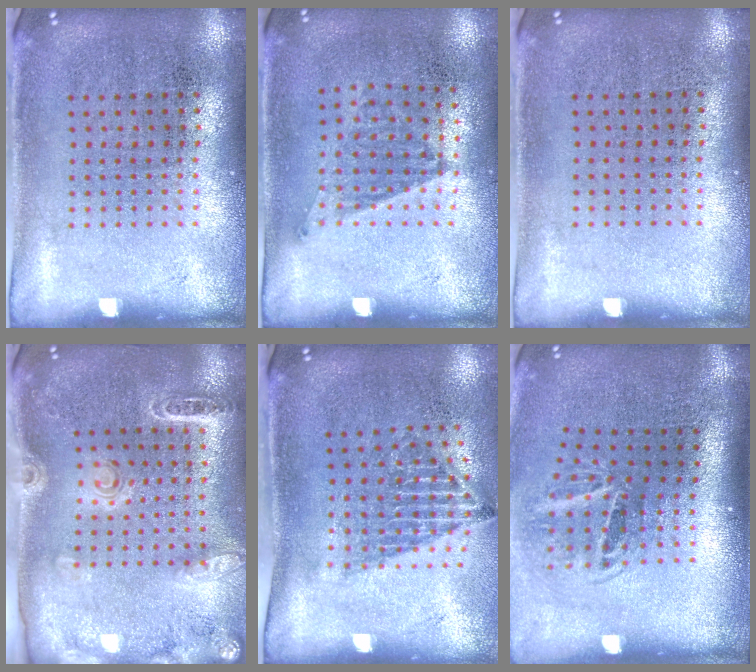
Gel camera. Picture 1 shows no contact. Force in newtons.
{"total": 1.2, "press": 0.9, "slide": 0.7}
{"total": 0.0}
{"total": 1.7, "press": 1.7, "slide": 0.1}
{"total": 1.6, "press": 1.2, "slide": 1.0}
{"total": 2.0, "press": 1.3, "slide": 1.5}